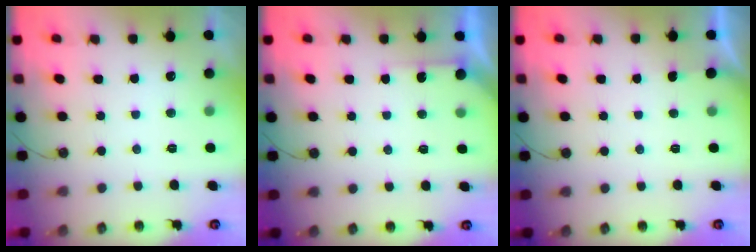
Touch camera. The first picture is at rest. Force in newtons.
{"total": 3.3, "press": 3.3, "slide": 0.5}
{"total": 0.7, "press": 0.7, "slide": 0.1}